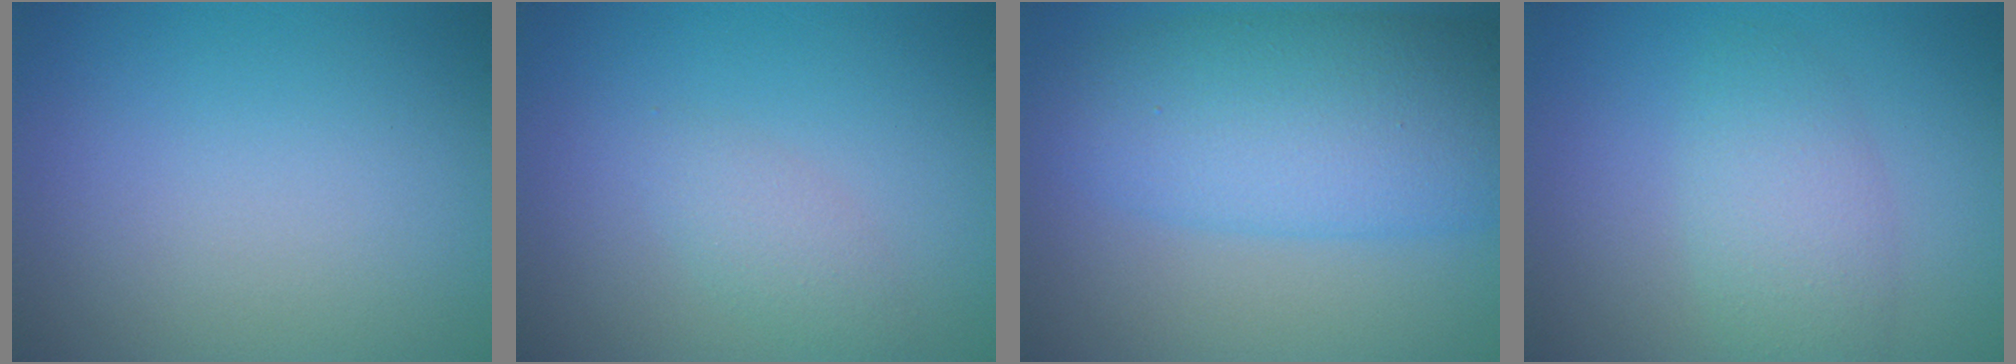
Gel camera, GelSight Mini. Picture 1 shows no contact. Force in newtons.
{"total": 1.6, "press": 1.6, "slide": 0.1}
{"total": 8.4, "press": 8.4, "slide": 0.2}
{"total": 3.5, "press": 3.5, "slide": 0.1}